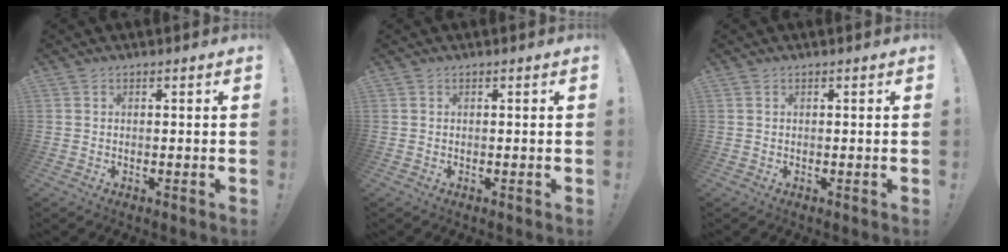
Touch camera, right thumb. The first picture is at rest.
{"total": 0.0}
{"total": 0.0}